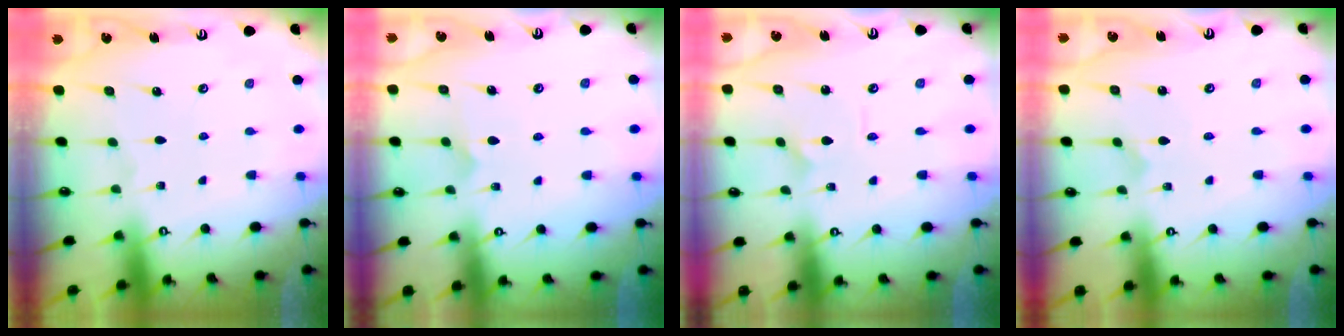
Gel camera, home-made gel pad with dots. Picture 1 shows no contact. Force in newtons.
{"total": 5.5, "press": 5.5, "slide": 0.3}
{"total": 1.9, "press": 1.9, "slide": 0.0}
{"total": 0.0}